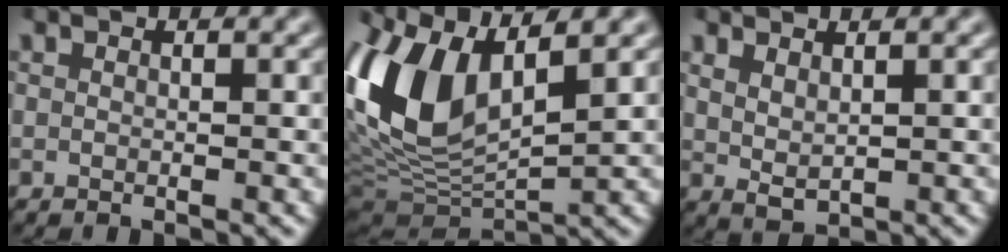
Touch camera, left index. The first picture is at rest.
{"total": 11.3, "force": [2.8, 5.5, 9.4], "torque": [-0.223, 0.006, 0.055]}
{"total": 1.1, "force": [0.7, 0.3, 0.8], "torque": [-0.020, -0.004, 0.024]}